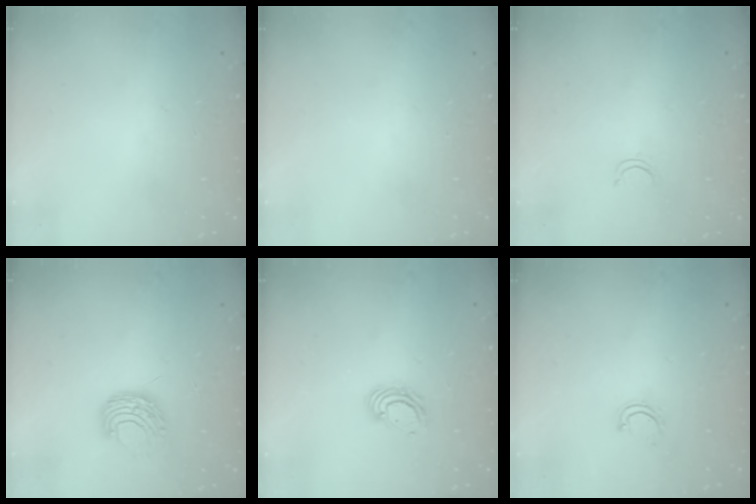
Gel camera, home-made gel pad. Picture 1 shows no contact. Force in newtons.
{"total": 0.0}
{"total": 2.4, "press": 2.4, "slide": 0.2}
{"total": 8.1, "press": 8.1, "slide": 0.5}
{"total": 5.1, "press": 5.1, "slide": 0.2}
{"total": 3.0, "press": 3.0, "slide": 0.2}